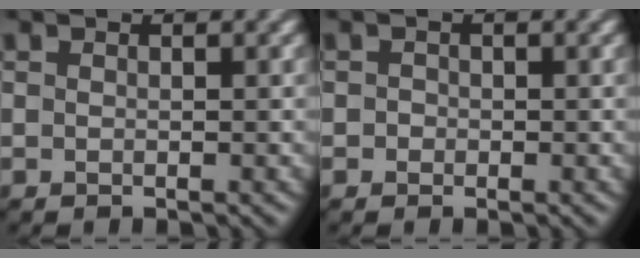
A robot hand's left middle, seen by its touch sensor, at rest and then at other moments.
{"total": 0.8, "force": [0.0, 0.8, 0.2], "torque": [0.003, -0.003, -0.005]}